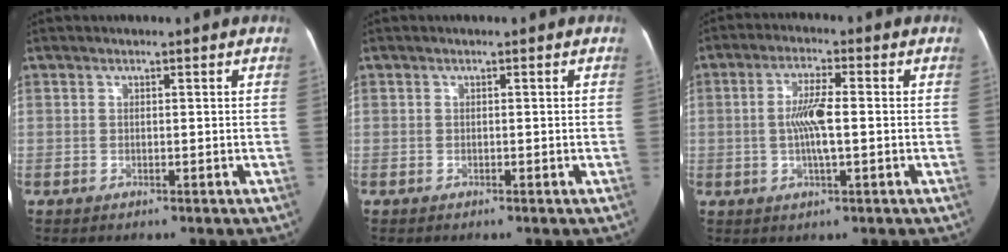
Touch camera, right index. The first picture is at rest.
{"total": 0.0}
{"total": 6.3, "force": [-0.3, 0.9, 6.2], "torque": [-0.124, 0.002, -0.008]}